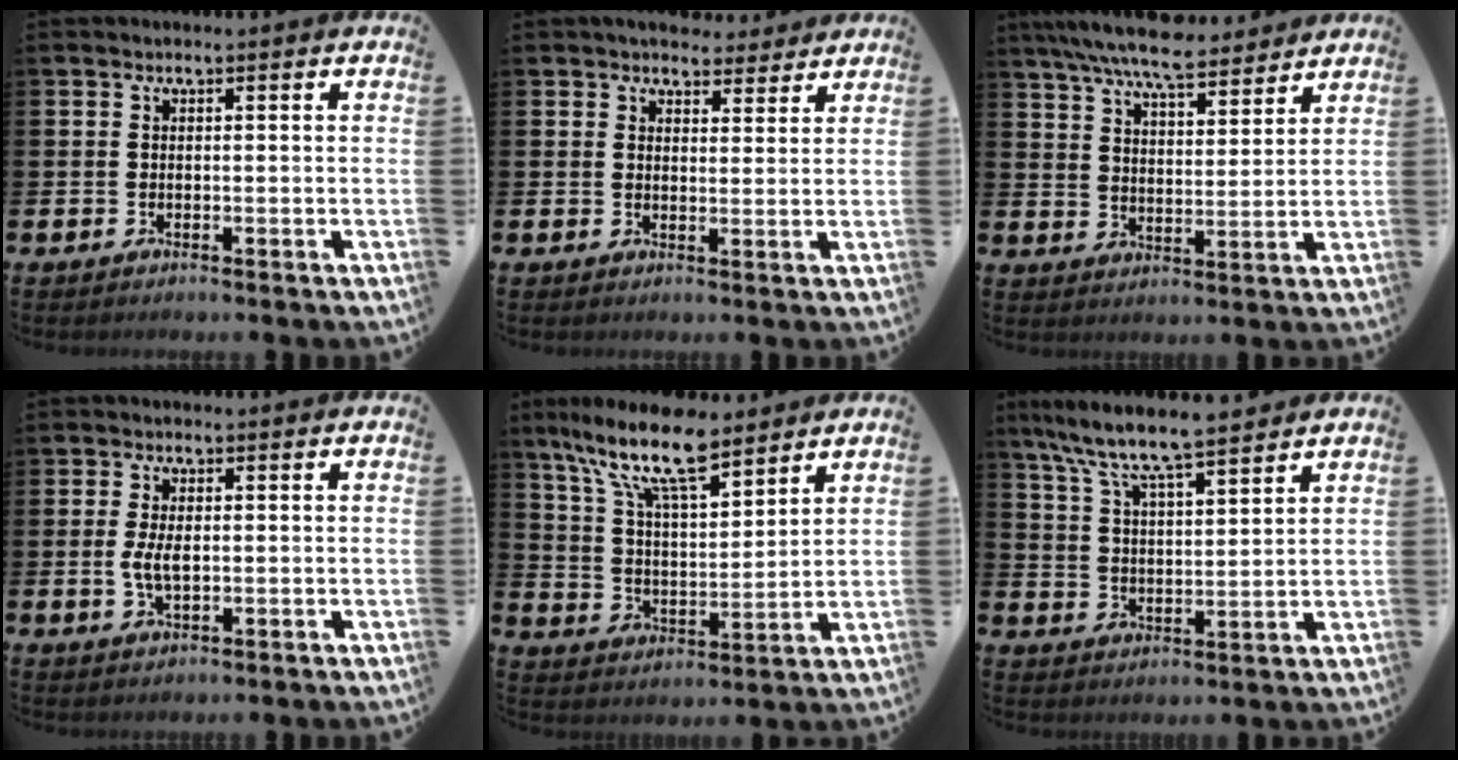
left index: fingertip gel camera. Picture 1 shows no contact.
{"total": 4.6, "force": [4.3, 1.7, 0.2], "torque": [-0.001, -0.024, 0.077]}
{"total": 8.0, "force": [7.5, 1.2, 2.7], "torque": [-0.075, -0.036, 0.134]}
{"total": 3.4, "force": [0.0, 1.7, 2.9], "torque": [-0.056, 0.005, -0.001]}
{"total": 12.4, "force": [9.7, 3.6, 6.9], "torque": [-0.153, -0.039, 0.169]}
{"total": 8.2, "force": [7.6, 0.6, 3.0], "torque": [-0.089, -0.047, 0.134]}